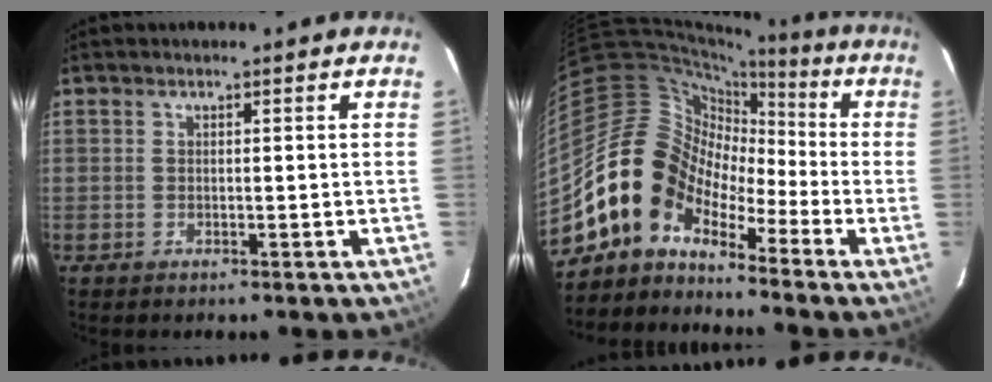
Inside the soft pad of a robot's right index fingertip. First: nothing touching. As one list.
[{"total": 11.2, "force": [-8.1, 7.4, 2.4], "torque": [-0.047, 0.043, -0.174]}]